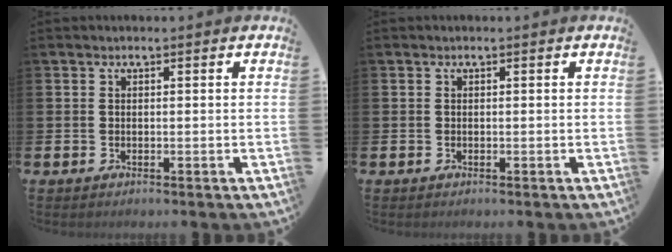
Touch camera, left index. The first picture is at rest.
{"total": 0.0}